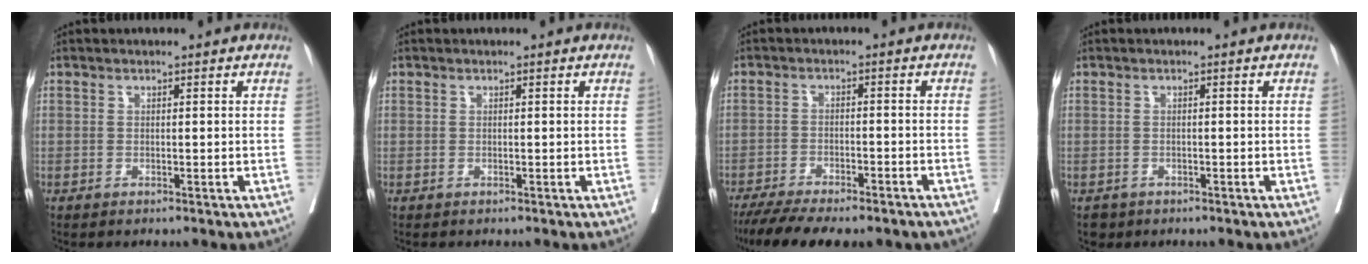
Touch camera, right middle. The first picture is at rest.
{"total": 0.0}
{"total": 15.1, "force": [-12.4, 3.8, 7.8], "torque": [-0.144, -0.019, -0.178]}
{"total": 1.7, "force": [-1.2, 1.2, 0.1], "torque": [-0.004, 0.001, -0.018]}